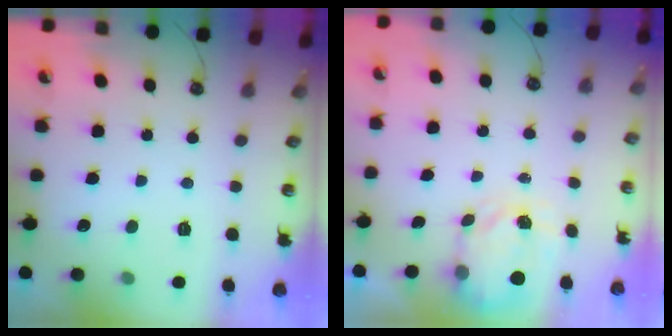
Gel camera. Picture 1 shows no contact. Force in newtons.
{"total": 3.8, "press": 3.7, "slide": 0.5}